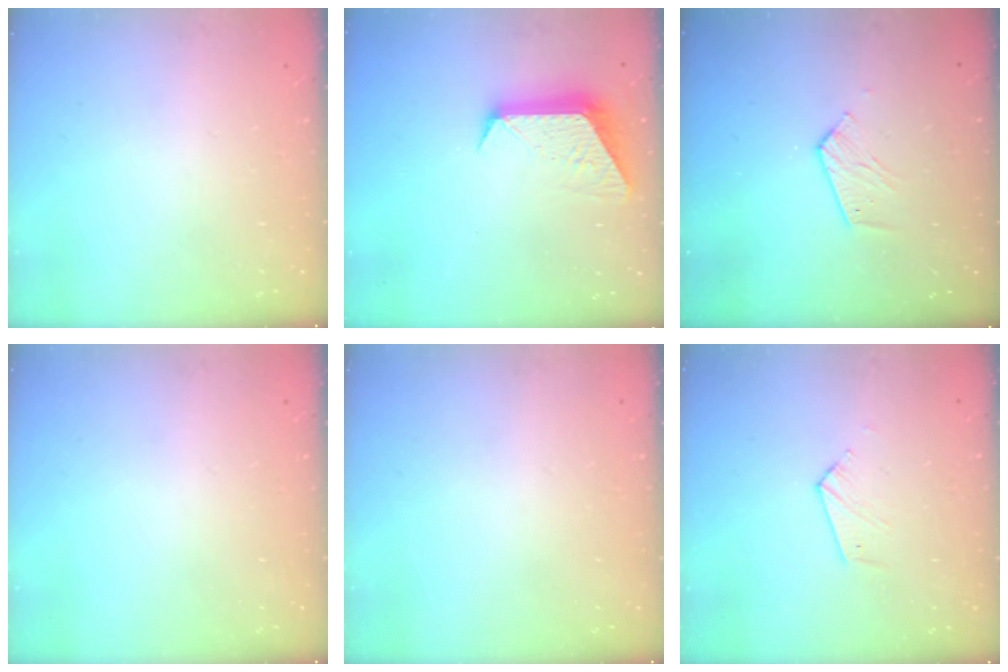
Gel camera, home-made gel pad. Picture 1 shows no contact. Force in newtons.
{"total": 9.9, "press": 9.8, "slide": 0.8}
{"total": 6.8, "press": 6.8, "slide": 0.3}
{"total": 0.0}
{"total": 0.0}
{"total": 4.0, "press": 4.0, "slide": 0.4}